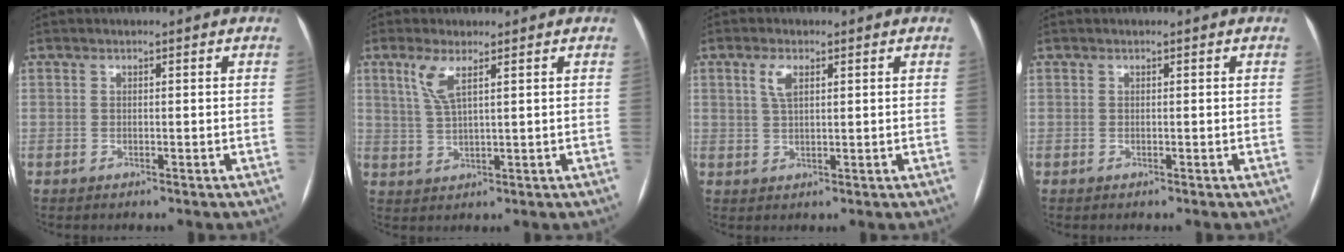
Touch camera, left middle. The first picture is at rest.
{"total": 4.2, "force": [2.2, 0.5, 3.6], "torque": [-0.086, 0.005, 0.050]}
{"total": 3.0, "force": [1.3, 1.0, 2.5], "torque": [-0.054, 0.005, 0.029]}
{"total": 0.0}